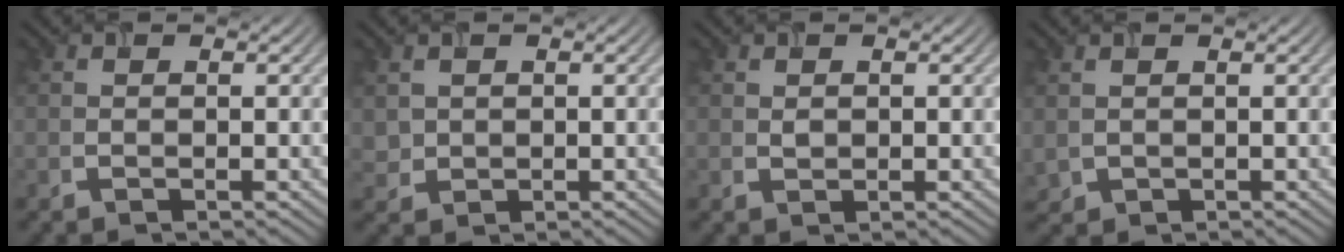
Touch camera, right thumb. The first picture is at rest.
{"total": 1.7, "force": [0.6, 1.6, 0.3], "torque": [-0.016, -0.006, 0.013]}
{"total": 0.7, "force": [0.2, 0.6, 0.3], "torque": [-0.008, -0.002, 0.004]}
{"total": 1.2, "force": [0.2, 1.0, 0.5], "torque": [-0.019, -0.005, 0.010]}